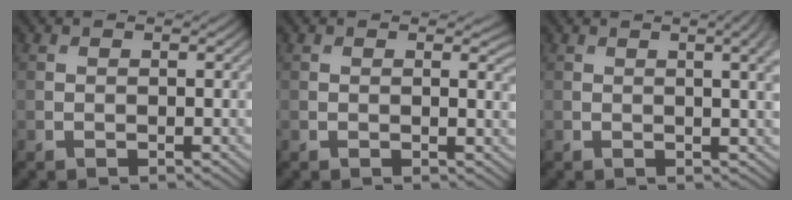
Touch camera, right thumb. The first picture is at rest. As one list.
[{"total": 1.3, "force": [0.4, 0.4, 1.2], "torque": [-0.015, -0.006, 0.006]}, {"total": 4.9, "force": [1.5, 1.4, 4.4], "torque": [-0.054, 0.011, 0.014]}]